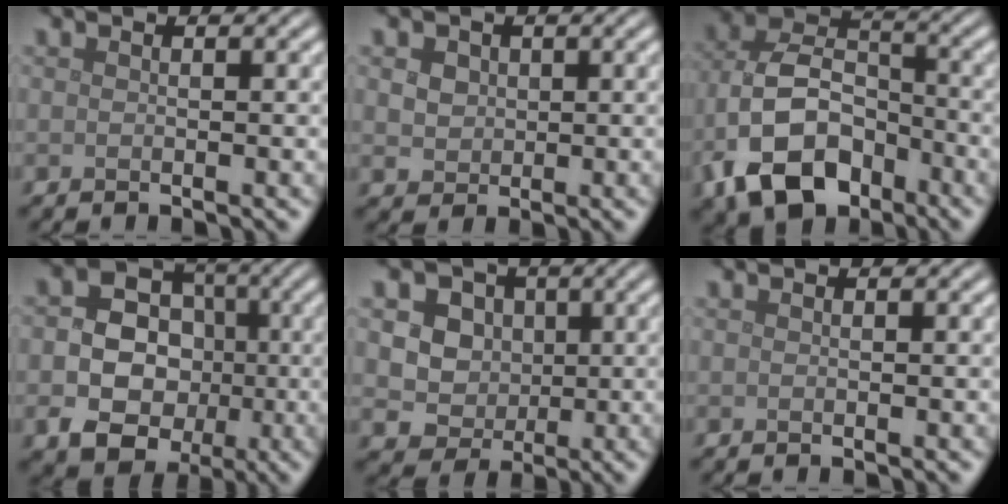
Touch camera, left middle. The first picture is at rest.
{"total": 3.3, "force": [1.2, 2.6, 1.5], "torque": [-0.031, 0.009, 0.021]}
{"total": 9.6, "force": [-4.5, 6.1, 5.9], "torque": [-0.121, -0.004, -0.088]}
{"total": 8.0, "force": [-1.6, 6.8, 3.9], "torque": [-0.043, -0.002, -0.048]}
{"total": 8.8, "force": [2.7, 7.4, 4.0], "torque": [-0.062, 0.028, 0.029]}
{"total": 0.0}